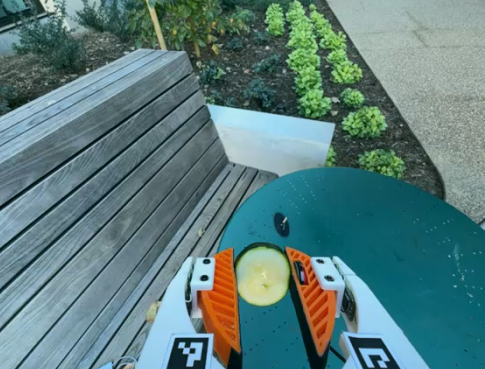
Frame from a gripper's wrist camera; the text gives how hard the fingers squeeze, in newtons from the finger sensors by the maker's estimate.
{"total": 11.7, "left": 12.0, "right": 11.4}